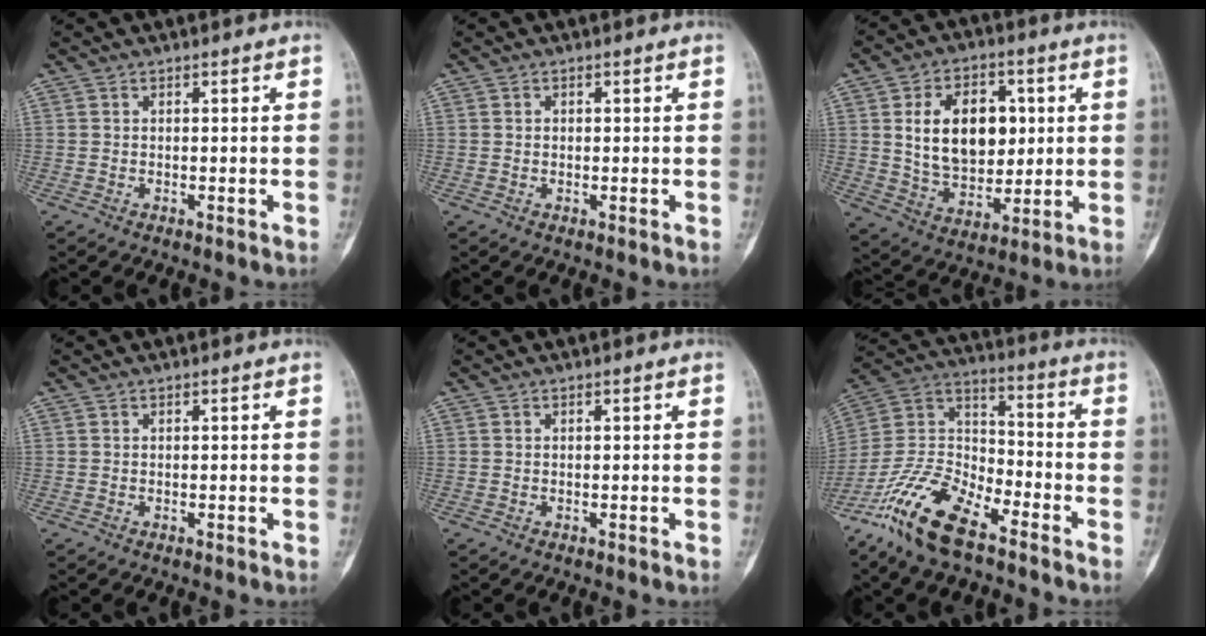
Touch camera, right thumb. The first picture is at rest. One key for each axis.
{"total": 0.7, "fx": 0.1, "fy": 0.6, "fz": 0.3, "tx": 0.002, "ty": 0.002, "tz": 0.002}
{"total": 16.2, "fx": 2.9, "fy": 11.0, "fz": 11.6, "tx": -0.140, "ty": -0.009, "tz": 0.057}
{"total": 0.0}
{"total": 0.0}
{"total": 17.3, "fx": -11.6, "fy": 6.8, "fz": 10.8, "tx": -0.213, "ty": 0.064, "tz": -0.227}